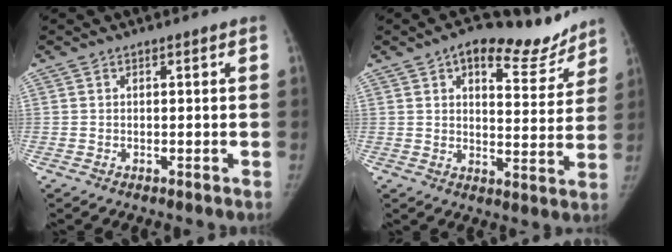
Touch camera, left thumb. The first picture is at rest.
{"total": 13.2, "force": [9.8, 5.8, 6.8], "torque": [-0.046, -0.046, 0.135]}